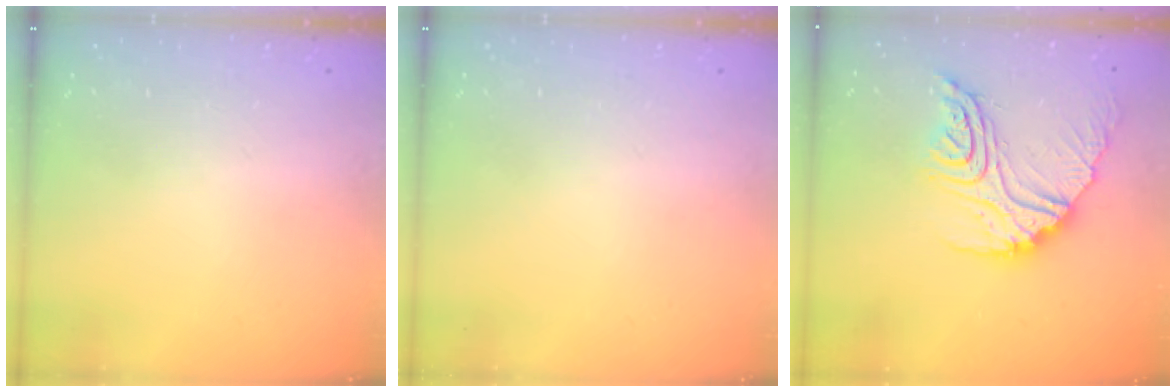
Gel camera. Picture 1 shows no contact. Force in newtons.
{"total": 0.0}
{"total": 18.4, "press": 18.3, "slide": 1.5}